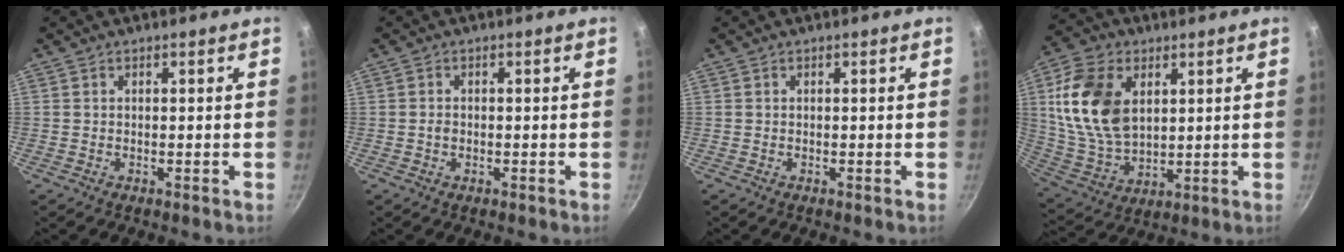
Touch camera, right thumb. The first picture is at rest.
{"total": 1.2, "force": [-0.3, 0.9, 0.8], "torque": [-0.015, 0.003, -0.006]}
{"total": 0.0}
{"total": 17.0, "force": [4.5, 11.1, 12.1], "torque": [-0.215, -0.011, 0.097]}